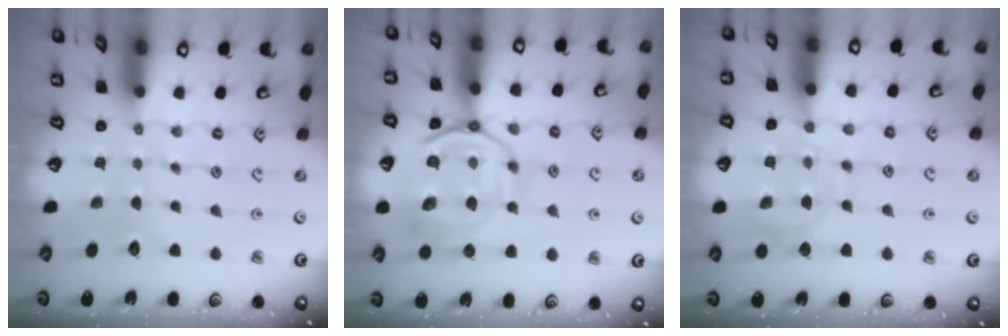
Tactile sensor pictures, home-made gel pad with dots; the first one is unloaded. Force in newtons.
{"total": 15.3, "press": 15.3, "slide": 1.4}
{"total": 11.3, "press": 11.2, "slide": 0.9}